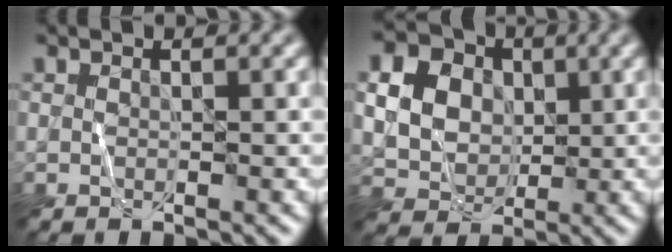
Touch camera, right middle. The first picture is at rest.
{"total": 11.1, "force": [3.0, 9.4, 5.0], "torque": [-0.129, 0.025, 0.062]}